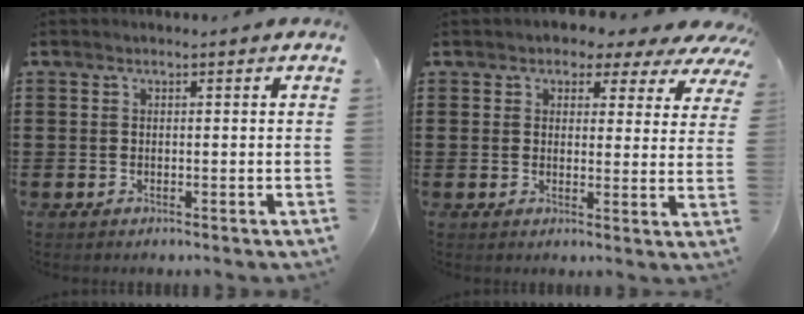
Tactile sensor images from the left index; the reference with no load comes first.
{"total": 3.4, "force": [2.7, 1.8, 0.9], "torque": [-0.020, -0.012, 0.040]}